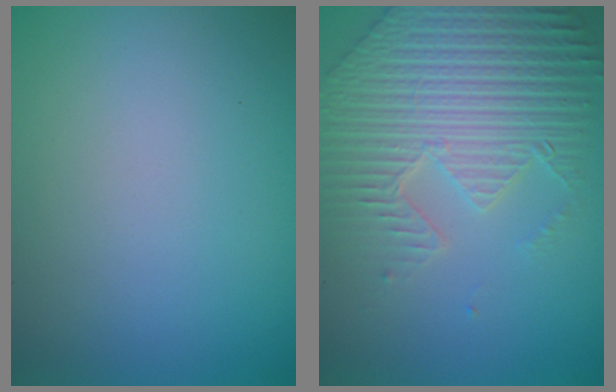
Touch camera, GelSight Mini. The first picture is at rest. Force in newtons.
{"total": 8.2, "press": 5.9, "slide": 5.6}